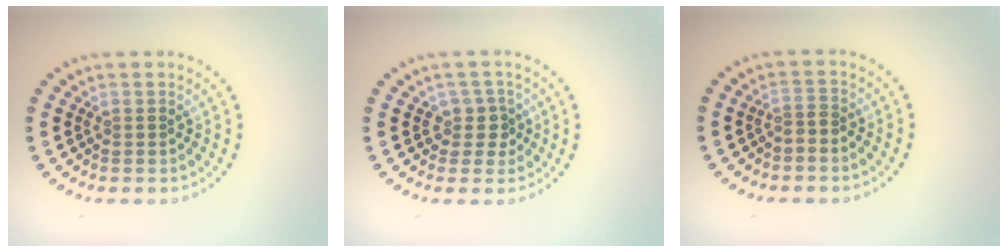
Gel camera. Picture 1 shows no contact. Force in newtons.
{"total": 2.0, "press": 1.7, "slide": 1.1}
{"total": 0.8, "press": 0.4, "slide": 0.7}